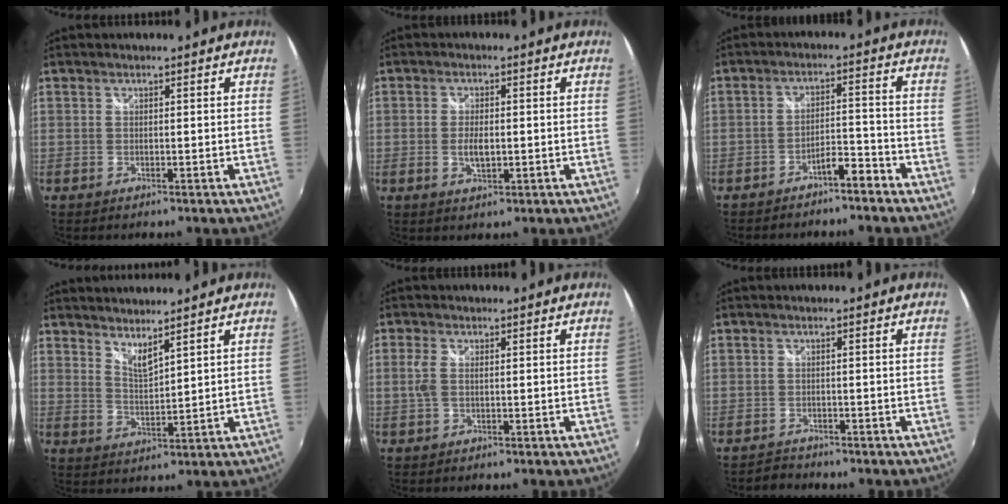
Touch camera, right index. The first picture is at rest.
{"total": 3.8, "force": [-0.6, 1.8, 3.2], "torque": [-0.062, -0.005, -0.009]}
{"total": 4.6, "force": [-3.9, 0.8, 2.2], "torque": [-0.042, 0.009, -0.061]}
{"total": 4.5, "force": [4.0, 0.3, 2.1], "torque": [-0.034, -0.007, 0.068]}
{"total": 2.7, "force": [0.2, 1.3, 2.3], "torque": [-0.053, 0.000, 0.002]}
{"total": 1.9, "force": [-1.7, 0.8, -0.4], "torque": [0.000, 0.005, -0.031]}